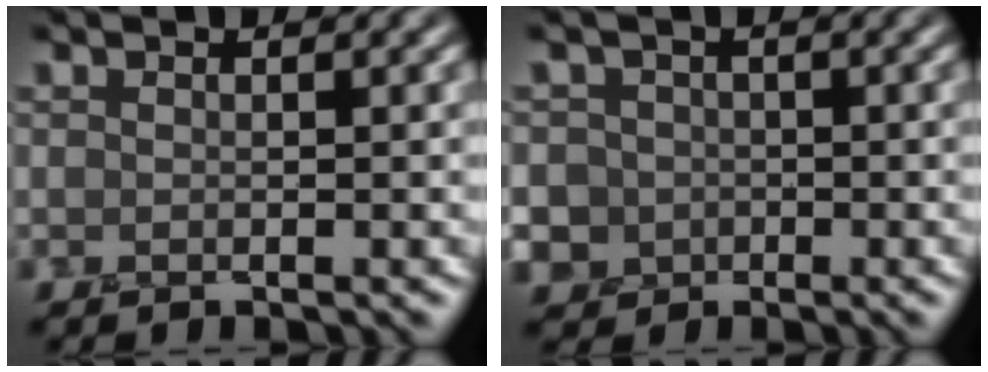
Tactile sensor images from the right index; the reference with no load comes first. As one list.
[{"total": 6.5, "force": [-0.7, 6.4, 1.3], "torque": [-0.028, 0.012, -0.043]}]